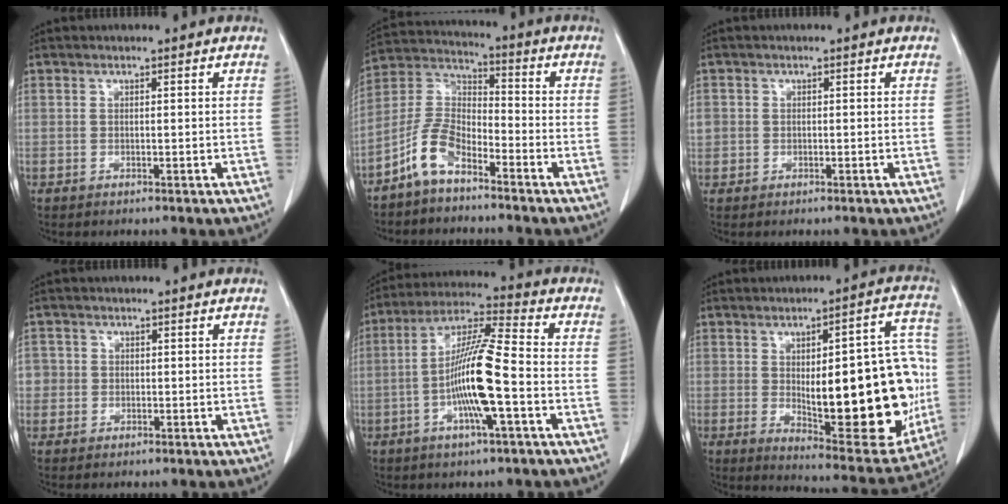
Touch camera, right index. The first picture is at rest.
{"total": 8.0, "force": [-5.5, 3.4, 4.7], "torque": [-0.112, 0.016, -0.117]}
{"total": 2.0, "force": [0.1, 1.9, 0.6], "torque": [-0.013, 0.008, 0.003]}
{"total": 2.5, "force": [-0.2, 2.5, 0.1], "torque": [0.010, 0.006, -0.007]}
{"total": 12.9, "force": [-3.1, 0.7, 12.6], "torque": [-0.242, 0.004, -0.064]}
{"total": 24.7, "force": [-1.6, 7.5, 23.5], "torque": [-0.263, 0.013, 0.001]}